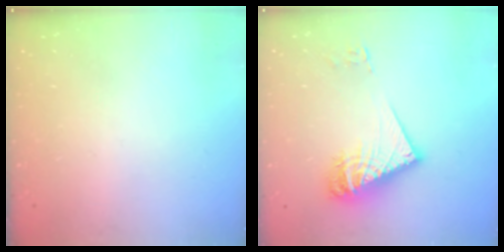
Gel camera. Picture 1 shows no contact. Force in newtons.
{"total": 14.1, "press": 14.1, "slide": 1.2}